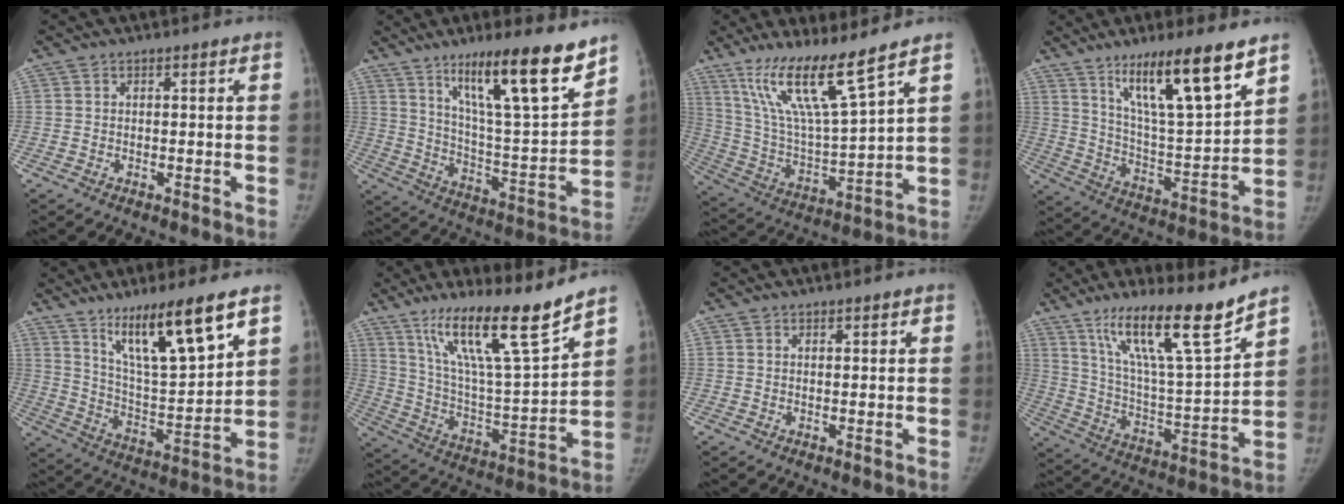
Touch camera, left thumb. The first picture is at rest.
{"total": 20.4, "force": [13.6, 3.3, 14.8], "torque": [-0.212, -0.078, 0.227]}
{"total": 15.6, "force": [10.9, 1.1, 11.2], "torque": [-0.201, -0.063, 0.218]}
{"total": 18.4, "force": [11.8, 3.2, 13.8], "torque": [-0.209, -0.068, 0.209]}
{"total": 17.1, "force": [10.7, 3.1, 13.0], "torque": [-0.206, -0.060, 0.199]}
{"total": 19.3, "force": [13.6, 2.0, 13.5], "torque": [-0.209, -0.077, 0.246]}
{"total": 0.8, "force": [0.6, 0.3, 0.4], "torque": [-0.004, -0.003, 0.008]}
{"total": 18.5, "force": [13.2, 2.0, 12.8], "torque": [-0.194, -0.080, 0.235]}